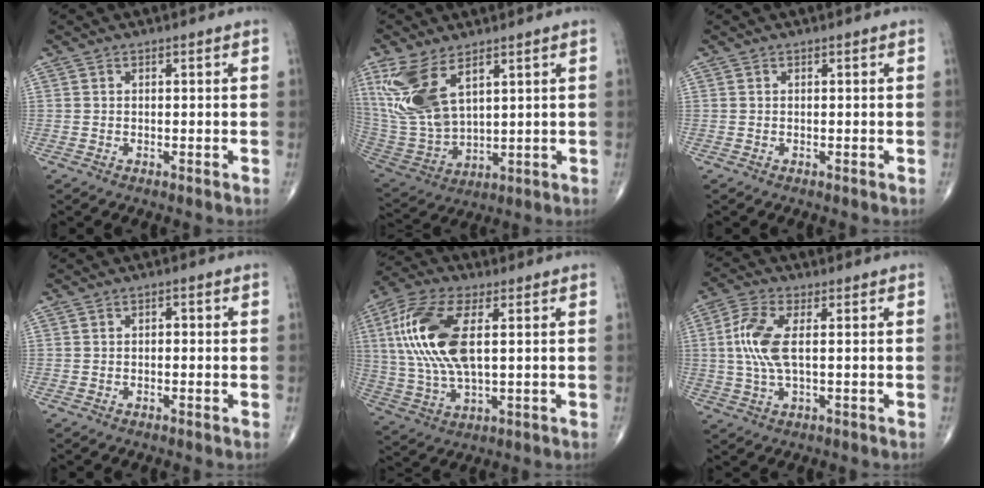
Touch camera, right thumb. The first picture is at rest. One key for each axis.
{"total": 14.9, "fx": 6.9, "fy": 7.4, "fz": 11.0, "tx": -0.229, "ty": -0.025, "tz": 0.157}
{"total": 0.0}
{"total": 1.0, "fx": 0.0, "fy": 0.6, "fz": 0.8, "tx": -0.008, "ty": 0.004, "tz": -0.003}
{"total": 16.9, "fx": 3.3, "fy": 7.4, "fz": 14.8, "tx": -0.326, "ty": 0.002, "tz": 0.063}
{"total": 8.2, "fx": 0.8, "fy": 3.1, "fz": 7.5, "tx": -0.185, "ty": 0.008, "tz": 0.016}